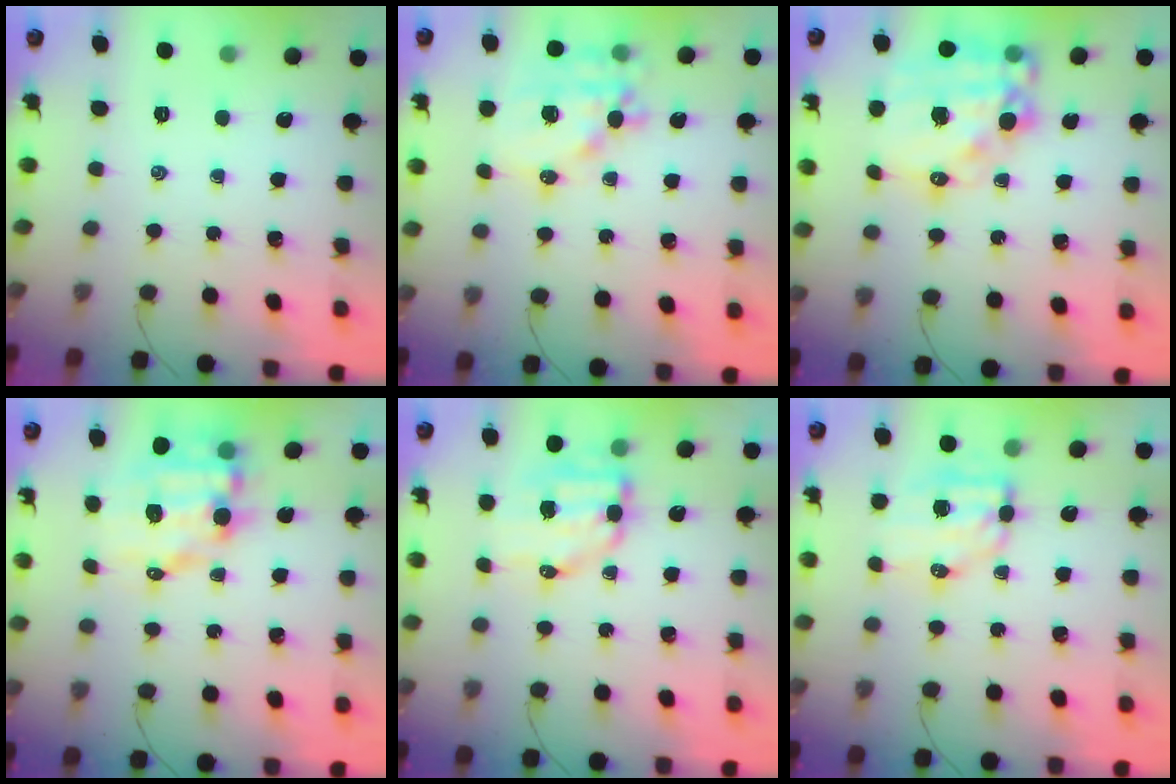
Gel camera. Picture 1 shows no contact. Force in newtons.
{"total": 14.4, "press": 14.1, "slide": 3.0}
{"total": 19.4, "press": 19.0, "slide": 3.9}
{"total": 9.8, "press": 9.5, "slide": 2.5}
{"total": 9.0, "press": 8.9, "slide": 1.4}
{"total": 7.5, "press": 7.3, "slide": 1.4}